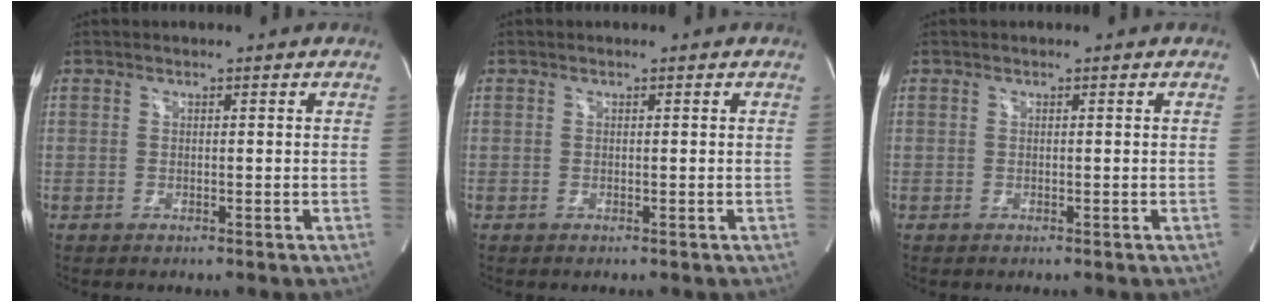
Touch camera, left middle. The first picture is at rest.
{"total": 0.0}
{"total": 0.0}